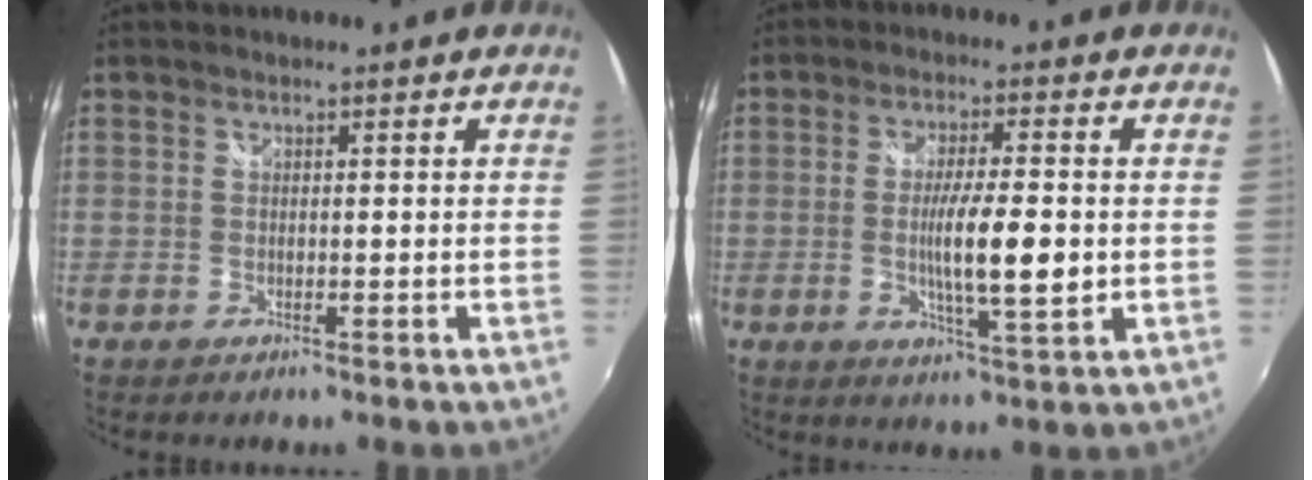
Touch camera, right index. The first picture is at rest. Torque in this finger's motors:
{"motor_torque": [1.19, 0.94, 0.27, 0.07]}